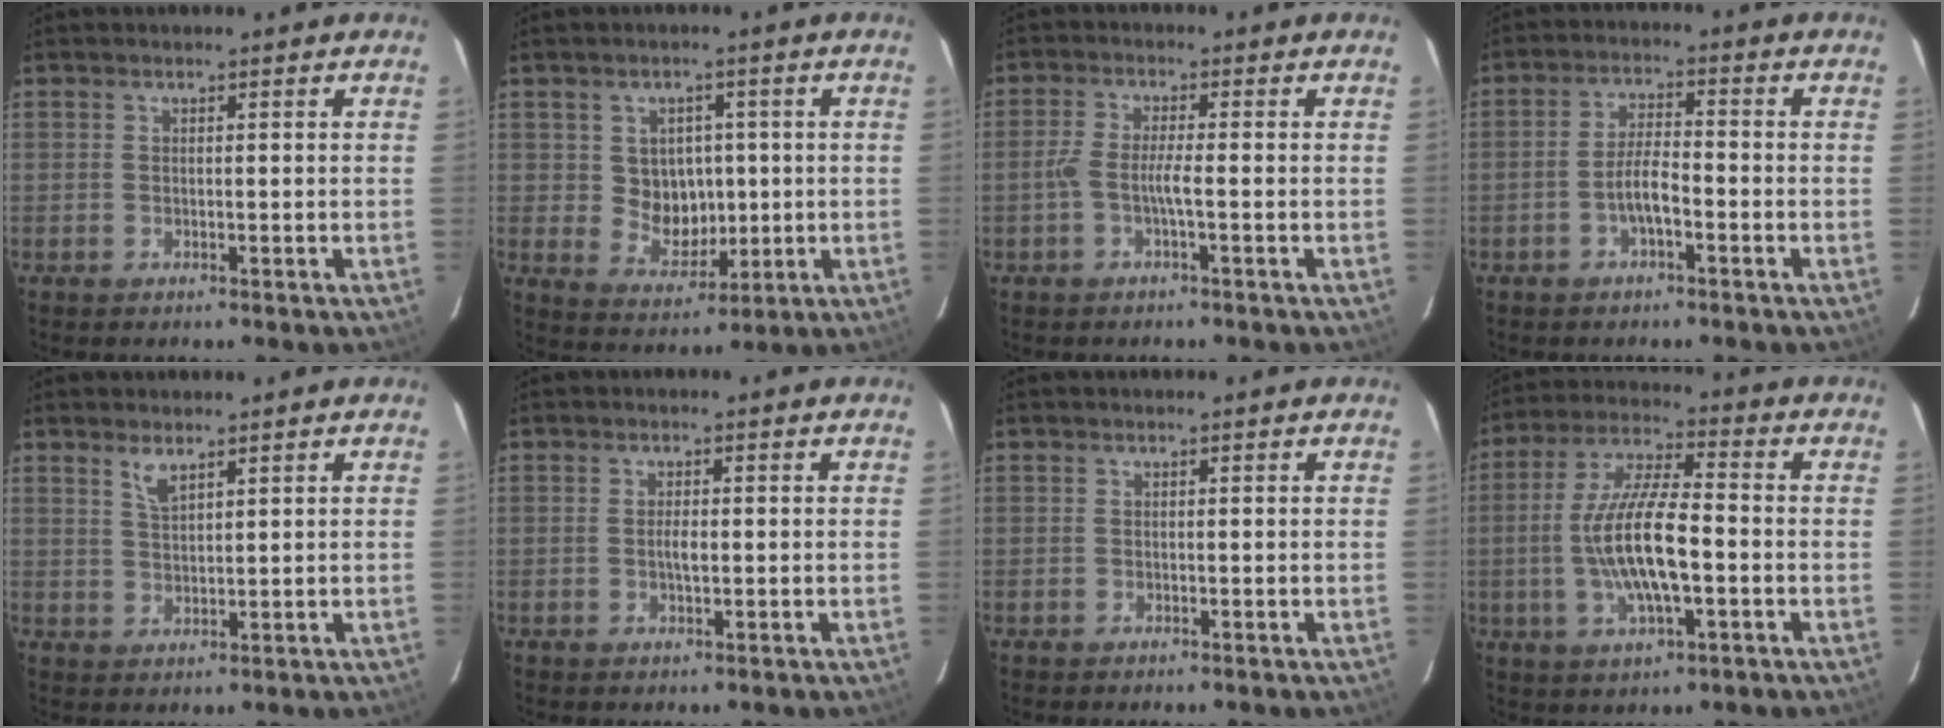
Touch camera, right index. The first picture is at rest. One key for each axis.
{"total": 7.4, "fx": 0.5, "fy": 6.6, "fz": 3.3, "tx": -0.061, "ty": 0.003, "tz": 0.026}
{"total": 3.5, "fx": -1.3, "fy": -0.1, "fz": 3.2, "tx": -0.071, "ty": 0.003, "tz": -0.026}
{"total": 4.6, "fx": -2.1, "fy": 1.2, "fz": 4.0, "tx": -0.080, "ty": 0.005, "tz": -0.039}
{"total": 3.1, "fx": 2.2, "fy": 0.9, "fz": 1.9, "tx": -0.037, "ty": -0.001, "tz": 0.042}
{"total": 1.8, "fx": -0.2, "fy": 0.7, "fz": 1.7, "tx": -0.031, "ty": 0.001, "tz": -0.003}
{"total": 0.0}
{"total": 13.9, "fx": -2.4, "fy": 3.9, "fz": 13.1, "tx": -0.262, "ty": -0.002, "tz": -0.042}